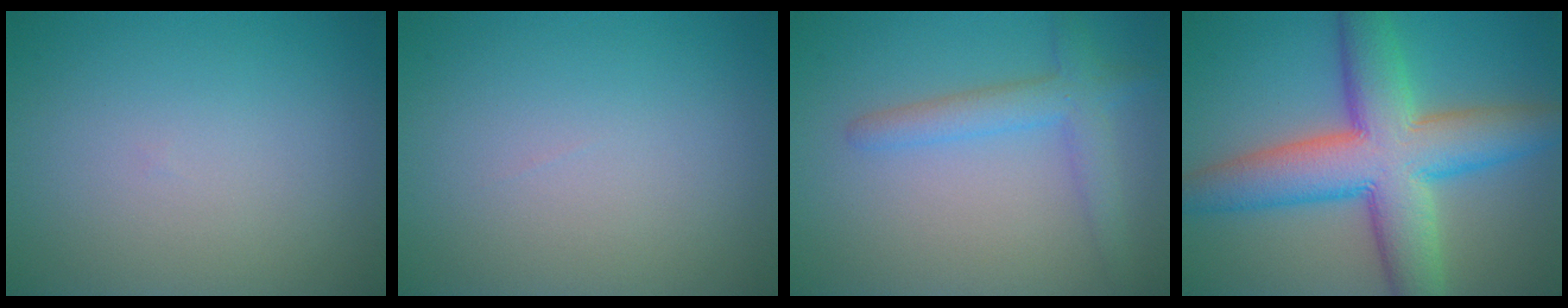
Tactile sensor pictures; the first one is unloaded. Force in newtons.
{"total": 0.0}
{"total": 3.2, "press": 3.2, "slide": 0.1}
{"total": 10.8, "press": 10.8, "slide": 0.3}